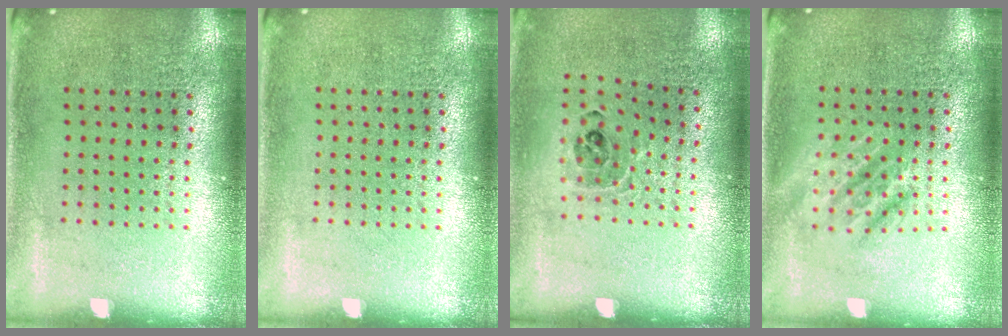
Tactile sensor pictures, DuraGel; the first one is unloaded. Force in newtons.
{"total": 0.0}
{"total": 0.8, "press": 0.8, "slide": 0.1}
{"total": 1.2, "press": 1.2, "slide": 0.2}